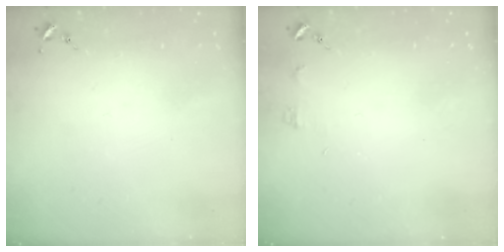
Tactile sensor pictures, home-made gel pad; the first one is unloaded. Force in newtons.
{"total": 3.9, "press": 3.8, "slide": 0.5}